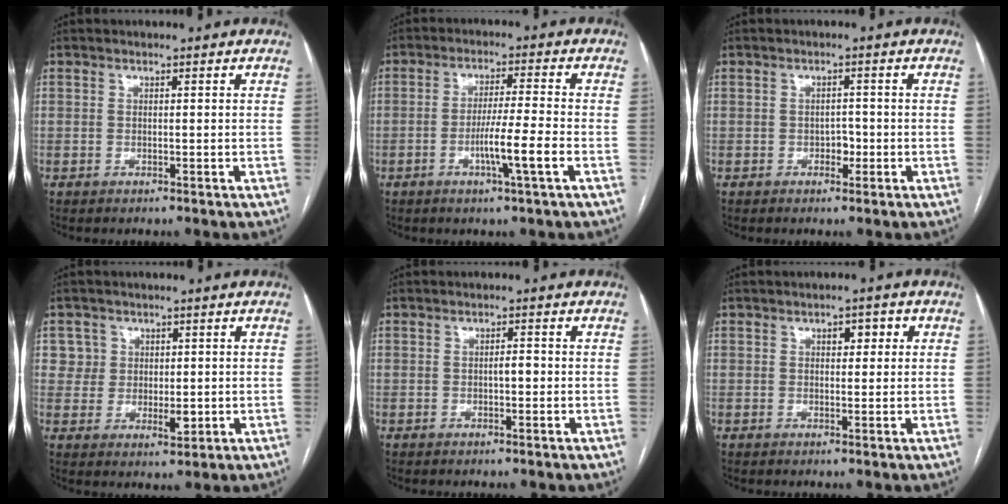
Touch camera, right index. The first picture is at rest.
{"total": 7.0, "force": [-2.5, -0.8, 6.5], "torque": [-0.114, -0.008, -0.047]}
{"total": 1.8, "force": [-0.7, 1.2, 1.2], "torque": [-0.012, 0.006, -0.010]}
{"total": 4.7, "force": [1.1, 4.4, 1.2], "torque": [-0.006, 0.000, 0.020]}
{"total": 1.5, "force": [-0.2, 0.5, 1.4], "torque": [-0.020, 0.003, -0.005]}
{"total": 2.8, "force": [0.9, 1.5, 2.2], "torque": [-0.029, 0.013, 0.012]}